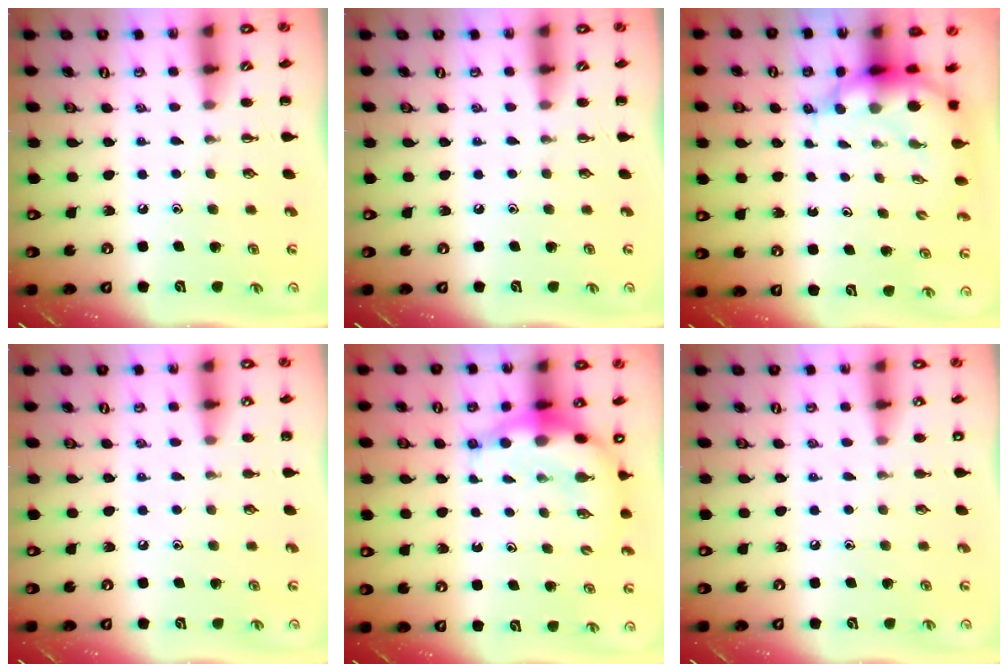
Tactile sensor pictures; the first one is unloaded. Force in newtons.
{"total": 0.0}
{"total": 5.9, "press": 5.8, "slide": 1.1}
{"total": 6.6, "press": 6.2, "slide": 2.2}
{"total": 9.0, "press": 8.8, "slide": 2.2}
{"total": 5.4, "press": 5.2, "slide": 1.5}